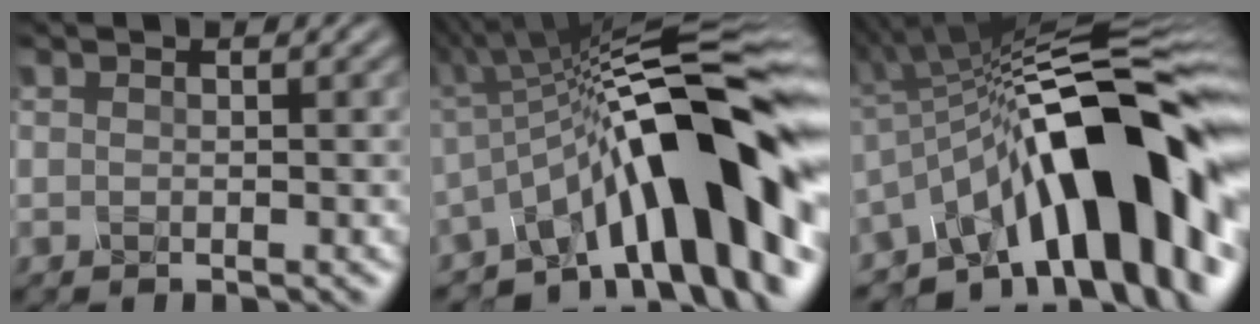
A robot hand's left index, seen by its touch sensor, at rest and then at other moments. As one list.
[{"total": 14.2, "force": [-4.4, 4.1, 12.8], "torque": [-0.166, 0.026, -0.080]}, {"total": 16.4, "force": [-4.9, 5.9, 14.5], "torque": [-0.167, 0.038, -0.091]}]